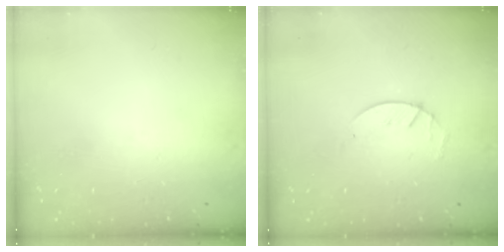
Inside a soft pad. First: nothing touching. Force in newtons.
{"total": 2.9, "press": 2.9, "slide": 0.4}